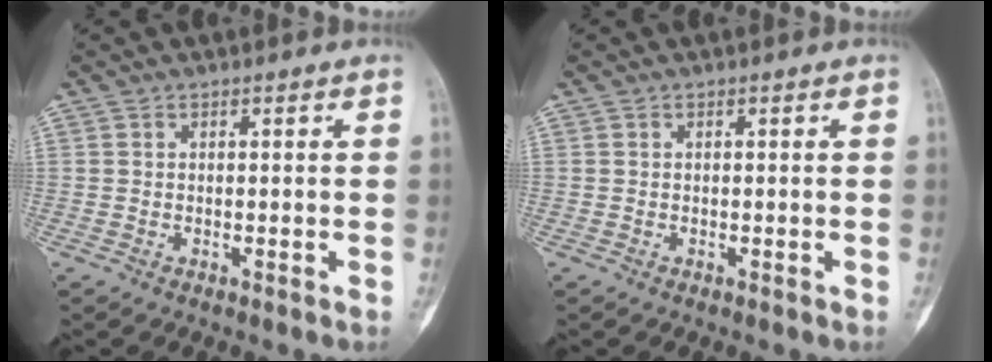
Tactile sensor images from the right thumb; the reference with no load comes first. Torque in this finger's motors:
{"motor_torque": [-0.40, -0.08, -0.13, 0.05, 0.02]}